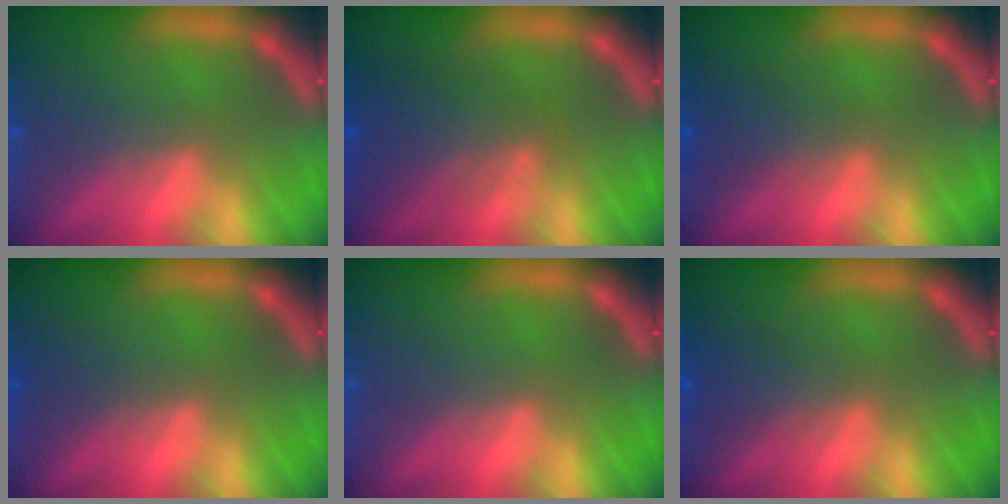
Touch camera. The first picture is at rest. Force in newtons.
{"total": 4.6}
{"total": 1.9}
{"total": 1.0}
{"total": 0.0}
{"total": 1.9}